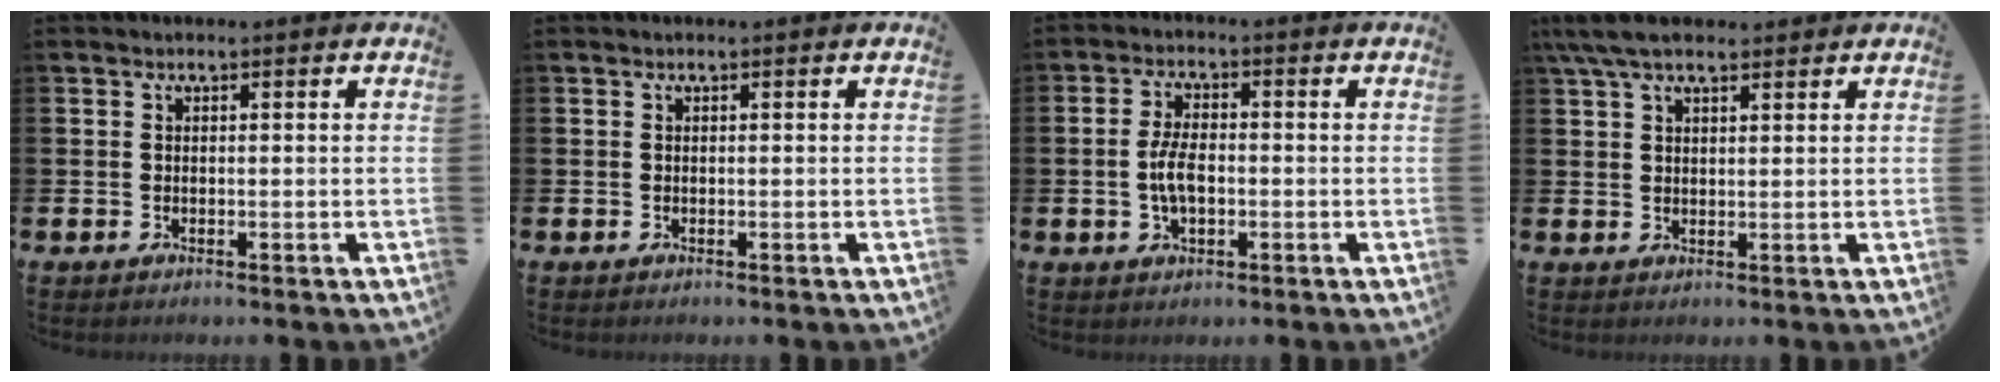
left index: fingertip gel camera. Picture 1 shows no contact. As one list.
[{"total": 0.0}, {"total": 4.4, "force": [-0.4, 2.2, 3.8], "torque": [-0.065, -0.001, -0.012]}, {"total": 5.4, "force": [4.3, 1.8, 2.8], "torque": [-0.060, -0.007, 0.078]}]